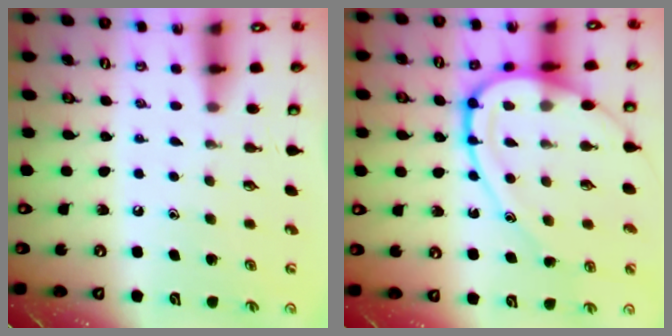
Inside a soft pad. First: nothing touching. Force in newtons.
{"total": 14.7, "press": 14.7, "slide": 1.1}